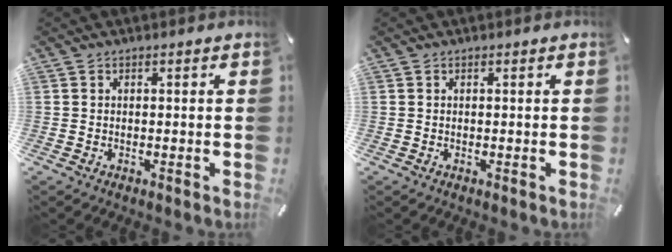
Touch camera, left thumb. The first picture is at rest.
{"total": 0.0}